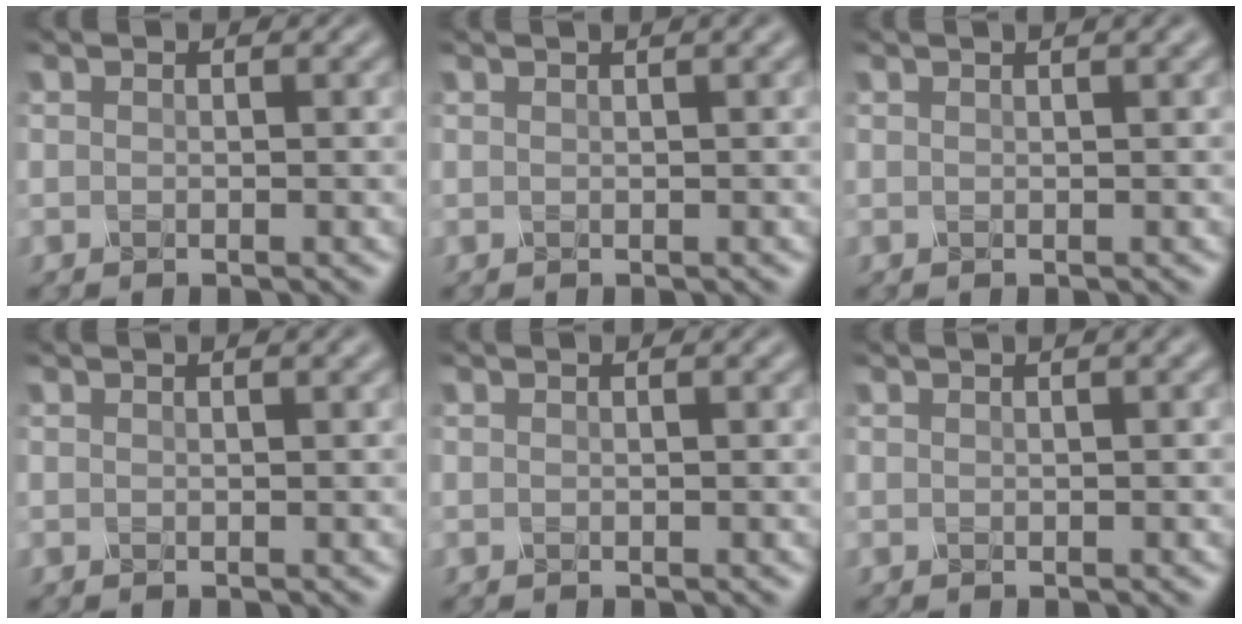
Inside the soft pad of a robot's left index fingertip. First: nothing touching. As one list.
[{"total": 2.2, "force": [1.3, 0.7, 1.7], "torque": [-0.012, 0.008, 0.004]}, {"total": 2.6, "force": [1.5, 0.9, 1.9], "torque": [-0.012, 0.010, 0.002]}, {"total": 1.4, "force": [0.9, 0.4, 1.0], "torque": [-0.013, 0.001, 0.007]}, {"total": 0.5, "force": [0.4, 0.1, 0.3], "torque": [-0.006, 0.000, 0.002]}, {"total": 1.6, "force": [0.9, 0.4, 1.3], "torque": [-0.019, 0.004, 0.010]}]